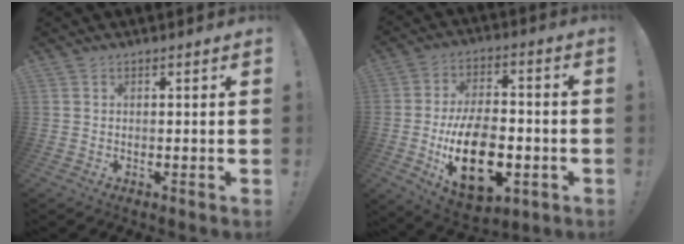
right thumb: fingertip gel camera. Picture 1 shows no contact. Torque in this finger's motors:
{"motor_torque": [2.20, 2.81, 1.95, -0.82, 0.68]}